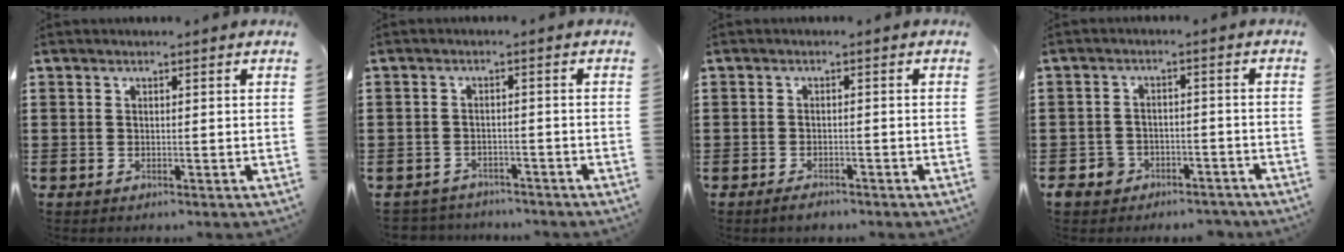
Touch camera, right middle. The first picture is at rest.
{"total": 2.5, "force": [-2.4, 0.4, -0.4], "torque": [0.000, -0.001, -0.055]}
{"total": 1.5, "force": [-1.4, 0.3, 0.5], "torque": [-0.012, 0.000, -0.026]}
{"total": 3.7, "force": [-3.3, 1.6, 0.5], "torque": [-0.030, 0.002, -0.073]}